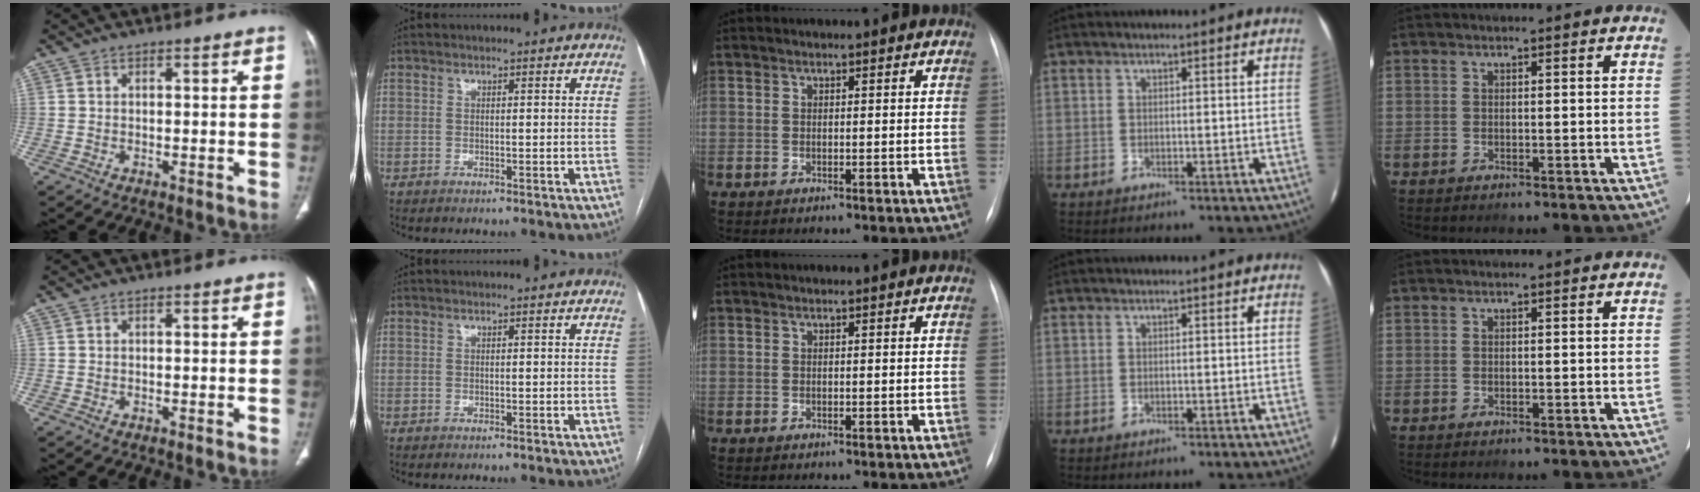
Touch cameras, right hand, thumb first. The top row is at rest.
{}